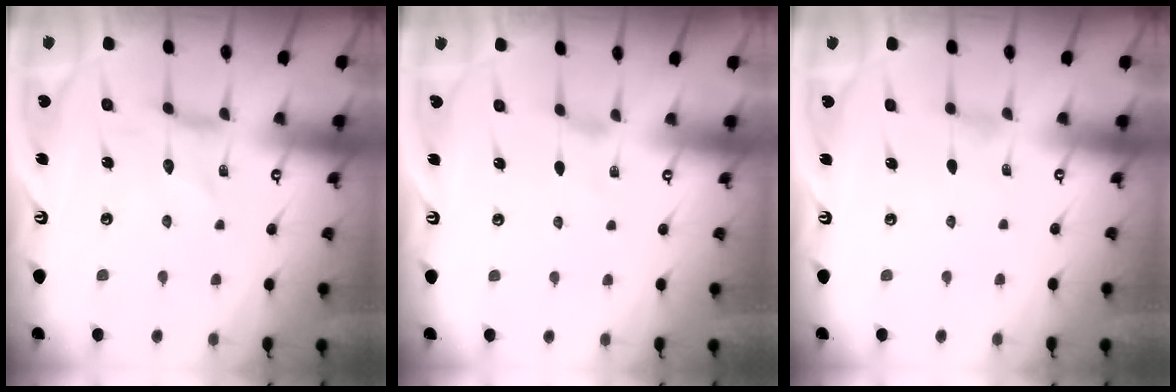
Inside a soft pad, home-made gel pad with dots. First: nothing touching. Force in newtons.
{"total": 0.0}
{"total": 0.6, "press": 0.5, "slide": 0.2}